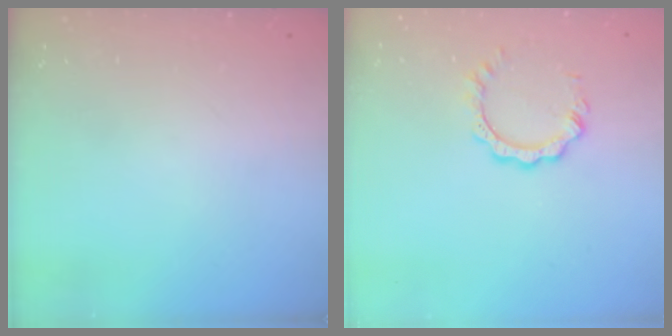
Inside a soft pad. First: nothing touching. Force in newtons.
{"total": 7.6, "press": 7.6, "slide": 0.7}